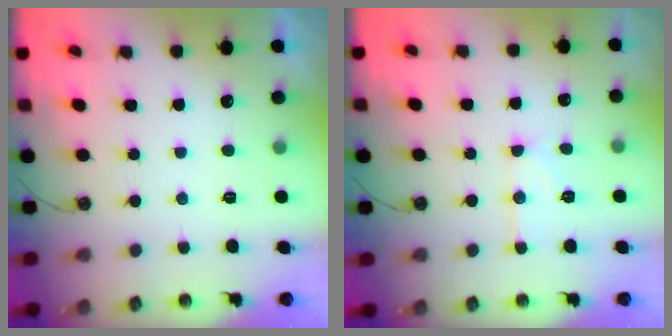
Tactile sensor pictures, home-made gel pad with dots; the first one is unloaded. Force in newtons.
{"total": 10.5, "press": 10.4, "slide": 1.0}